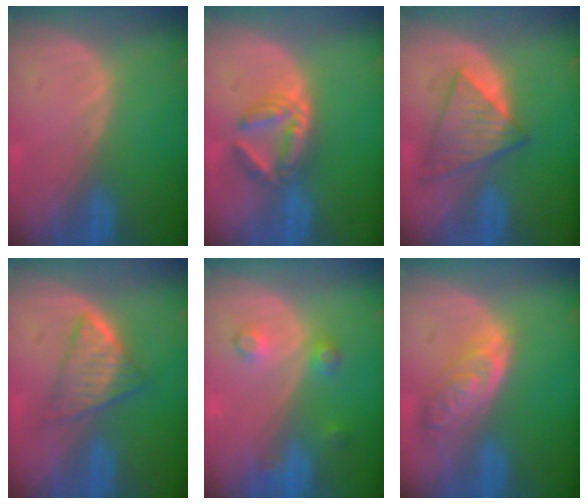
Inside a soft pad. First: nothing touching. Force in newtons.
{"total": 6.0, "press": 5.3, "slide": 2.7}
{"total": 6.5, "press": 6.5, "slide": 0.7}
{"total": 5.7, "press": 5.5, "slide": 1.6}
{"total": 3.8, "press": 3.4, "slide": 1.5}
{"total": 6.3, "press": 5.7, "slide": 2.8}